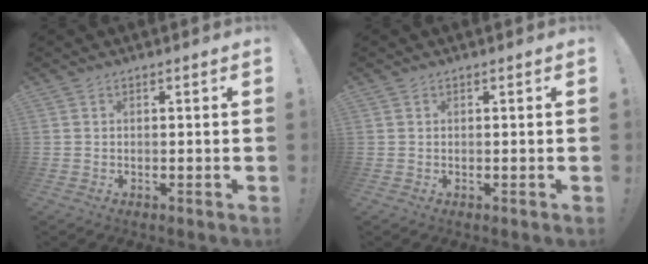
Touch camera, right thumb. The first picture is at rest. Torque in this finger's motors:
{"motor_torque": [-0.02, -0.17, 0.02, -0.09, 0.00]}